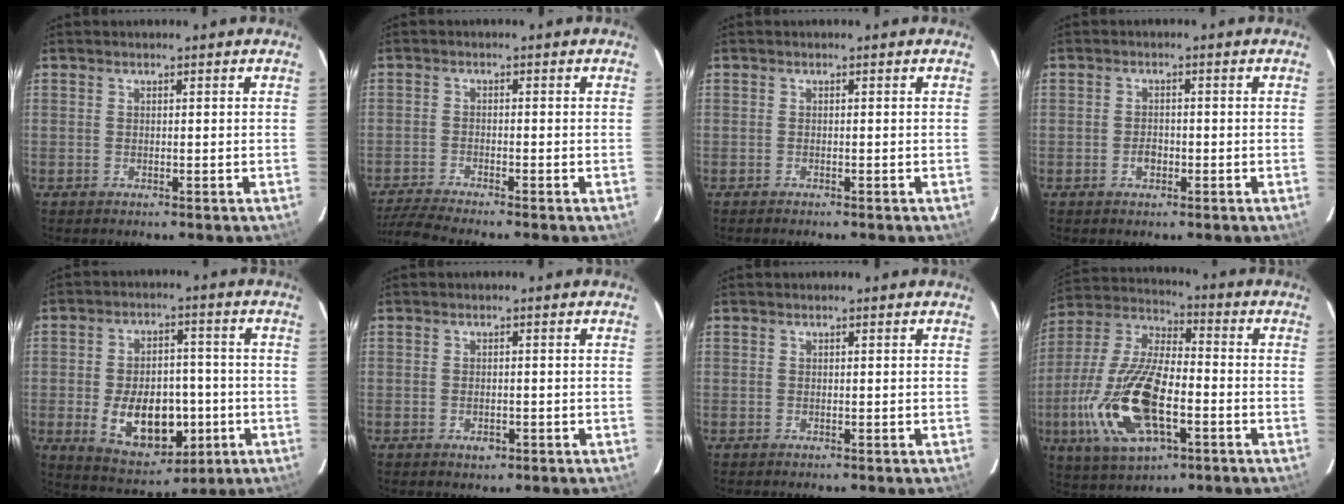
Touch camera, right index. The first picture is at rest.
{"total": 6.4, "force": [-5.8, -0.8, 2.7], "torque": [-0.080, -0.020, -0.109]}
{"total": 0.5, "force": [-0.5, 0.0, 0.2], "torque": [-0.002, -0.001, -0.009]}
{"total": 2.0, "force": [-0.9, 1.4, 1.1], "torque": [-0.022, 0.005, -0.015]}
{"total": 14.5, "force": [-3.6, 9.1, 10.8], "torque": [-0.206, 0.003, -0.032]}
{"total": 2.0, "force": [-0.9, 1.3, 1.2], "torque": [-0.020, 0.000, -0.013]}
{"total": 0.0}
{"total": 20.5, "force": [-6.1, 8.8, 17.5], "torque": [-0.382, -0.017, -0.113]}